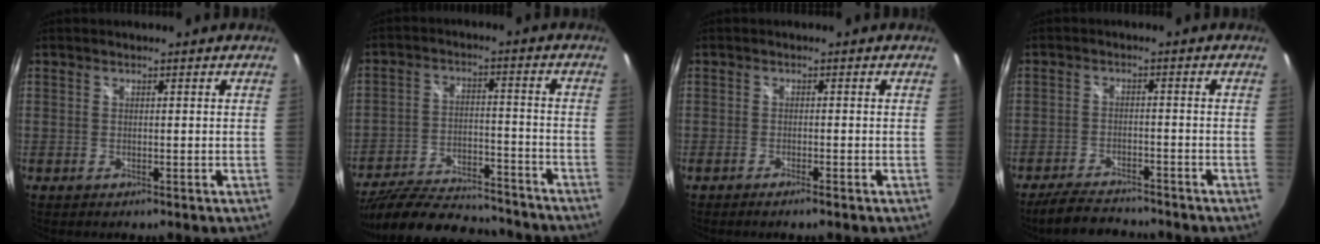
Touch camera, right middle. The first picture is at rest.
{"total": 22.6, "force": [-19.5, 6.3, 9.6], "torque": [-0.189, -0.021, -0.284]}
{"total": 1.9, "force": [-1.5, 0.0, 1.1], "torque": [-0.025, -0.002, -0.028]}
{"total": 8.4, "force": [-7.5, 2.0, 3.1], "torque": [-0.085, -0.009, -0.120]}